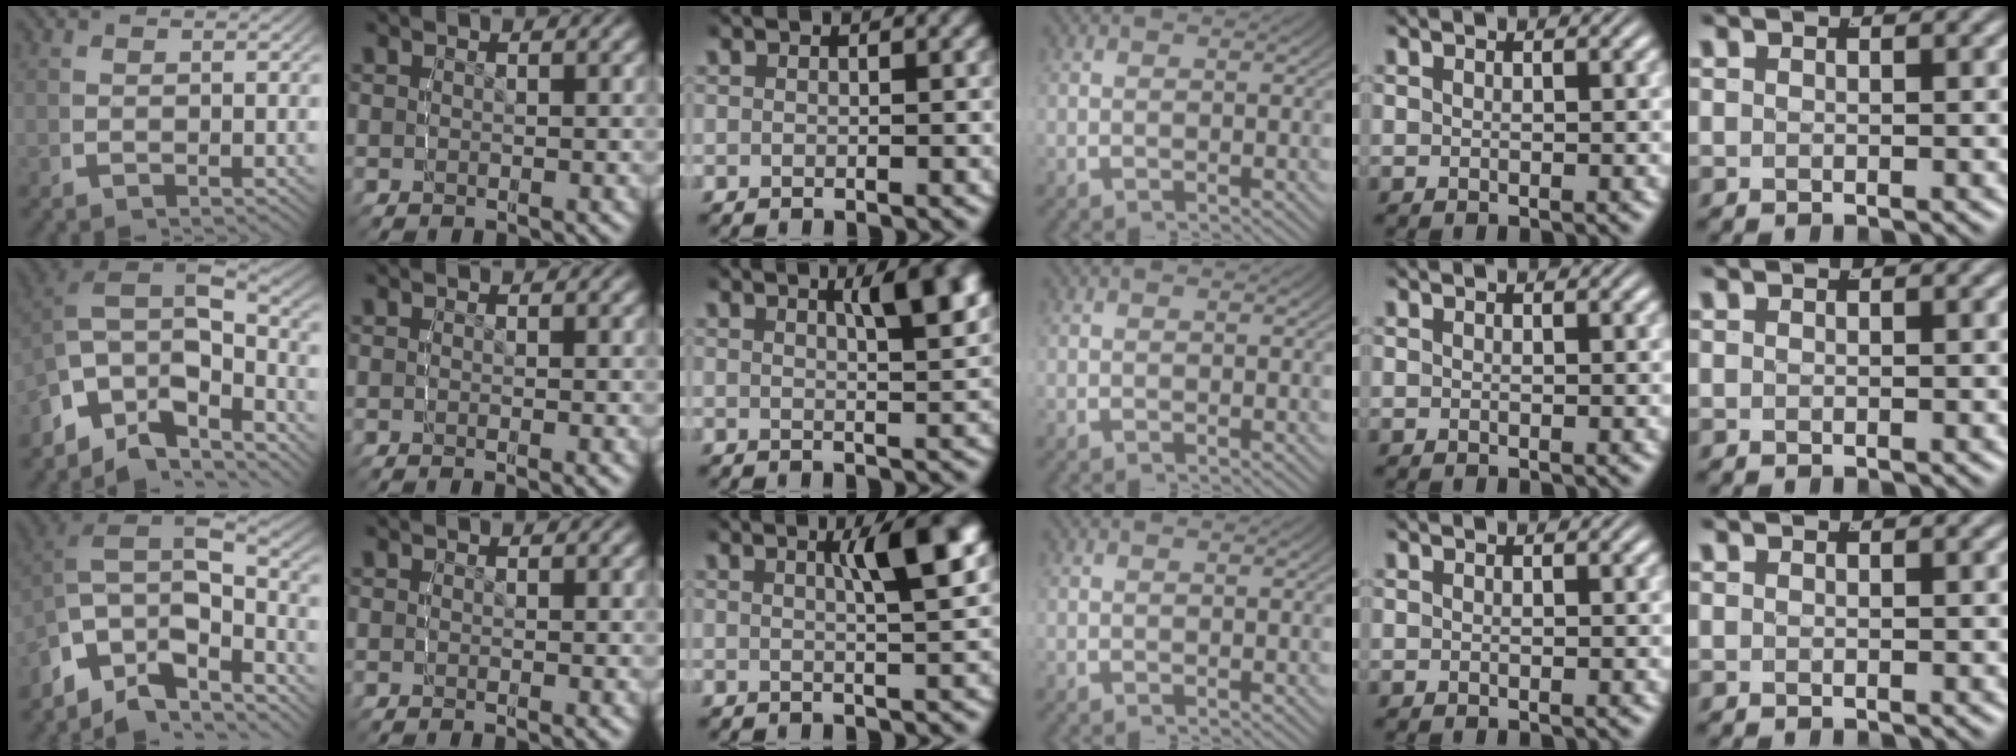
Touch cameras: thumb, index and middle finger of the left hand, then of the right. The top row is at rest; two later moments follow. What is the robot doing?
{"motion": "lift_and_place", "object": "air blower"}